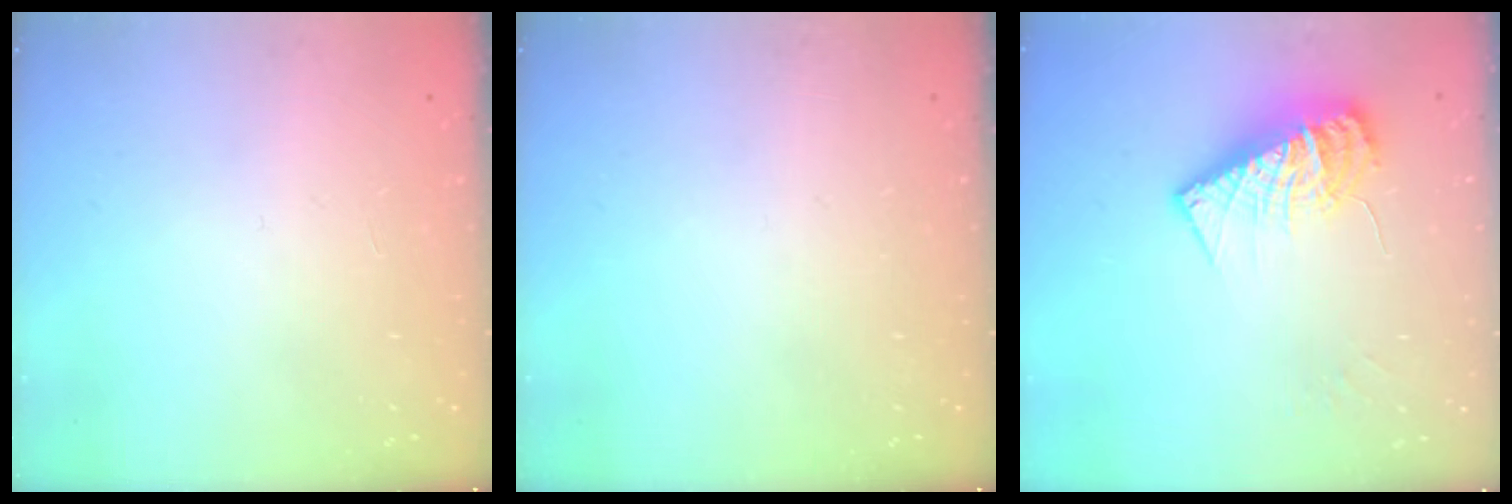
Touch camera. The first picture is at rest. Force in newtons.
{"total": 0.0}
{"total": 12.6, "press": 12.5, "slide": 1.2}